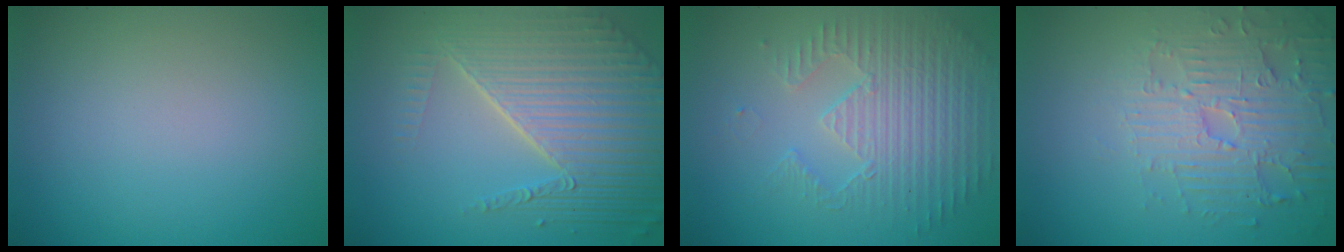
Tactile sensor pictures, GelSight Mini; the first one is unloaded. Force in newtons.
{"total": 8.8, "press": 5.7, "slide": 6.7}
{"total": 3.8, "press": 3.6, "slide": 1.1}
{"total": 4.8, "press": 4.1, "slide": 2.6}